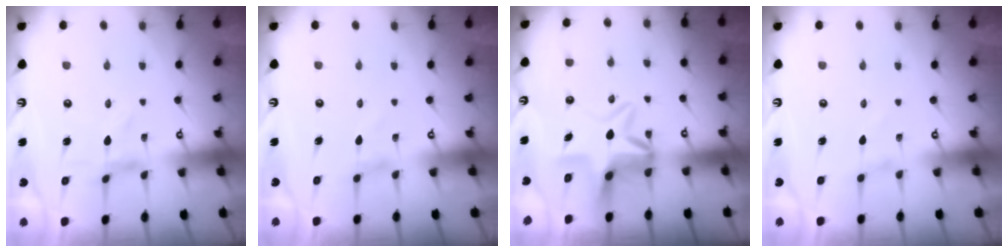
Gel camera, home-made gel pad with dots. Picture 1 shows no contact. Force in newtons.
{"total": 0.6, "press": 0.6, "slide": 0.1}
{"total": 7.8, "press": 7.5, "slide": 2.1}
{"total": 1.2, "press": 1.2, "slide": 0.0}